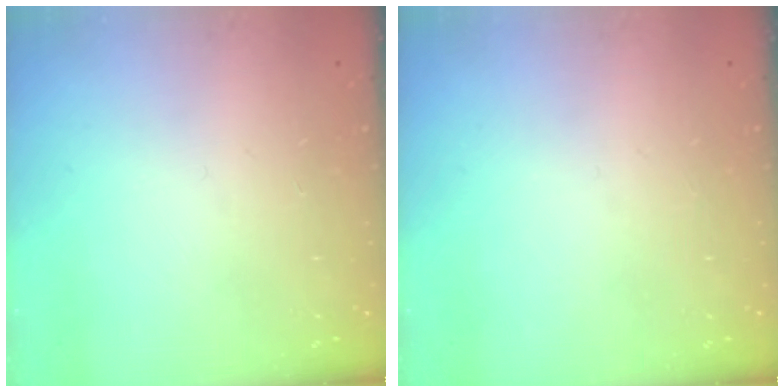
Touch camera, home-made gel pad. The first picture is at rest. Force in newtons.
{"total": 0.0}